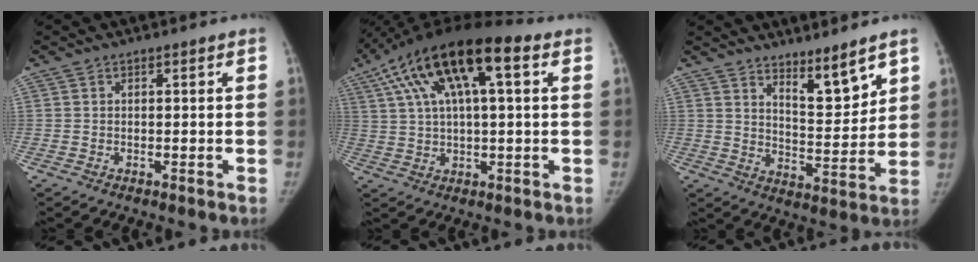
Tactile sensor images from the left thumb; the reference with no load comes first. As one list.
[{"total": 18.5, "force": [7.2, 6.5, 15.7], "torque": [-0.283, 0.025, 0.120]}, {"total": 8.7, "force": [6.3, 2.2, 5.6], "torque": [-0.068, -0.064, 0.112]}]